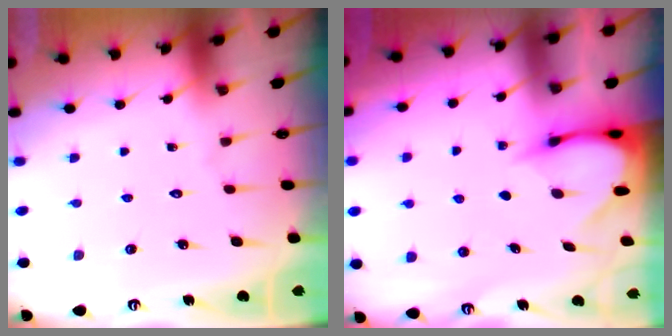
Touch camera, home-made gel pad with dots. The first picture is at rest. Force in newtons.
{"total": 3.3, "press": 3.3, "slide": 0.3}